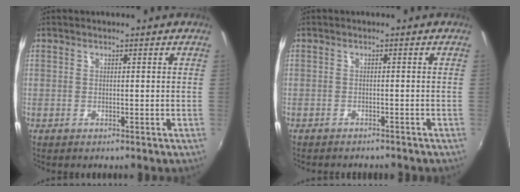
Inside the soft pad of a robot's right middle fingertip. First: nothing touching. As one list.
[{"total": 3.5, "force": [-3.2, 0.8, 1.0], "torque": [-0.031, -0.011, -0.048]}]